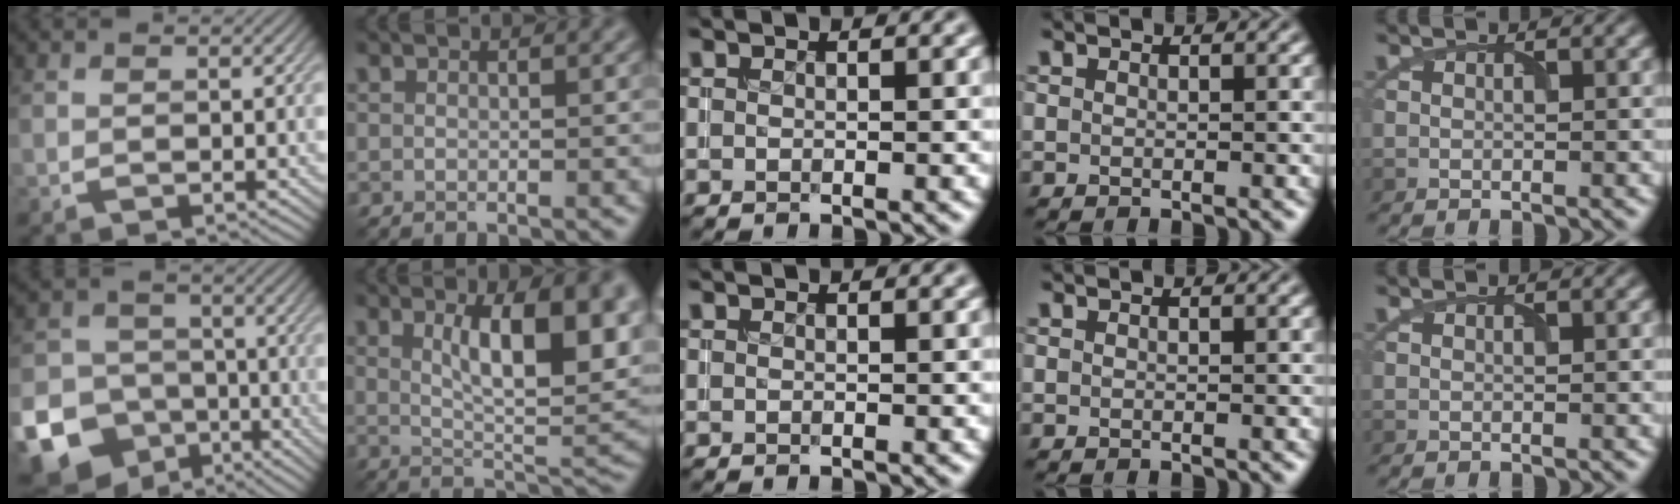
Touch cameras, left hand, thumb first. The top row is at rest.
{"thumb": {"total": 17.5, "force": [-8.7, 14.1, 5.7], "torque": [-0.171, -0.071, -0.154]}, "index": {"total": 10.7, "force": [3.0, 3.7, 9.6], "torque": [-0.128, -0.003, 0.052]}}